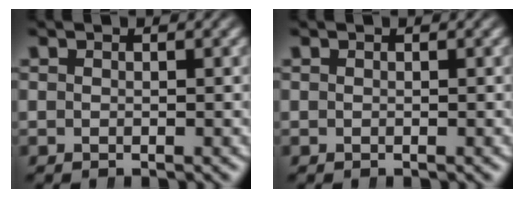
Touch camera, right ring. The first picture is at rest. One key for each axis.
{"total": 0.0}